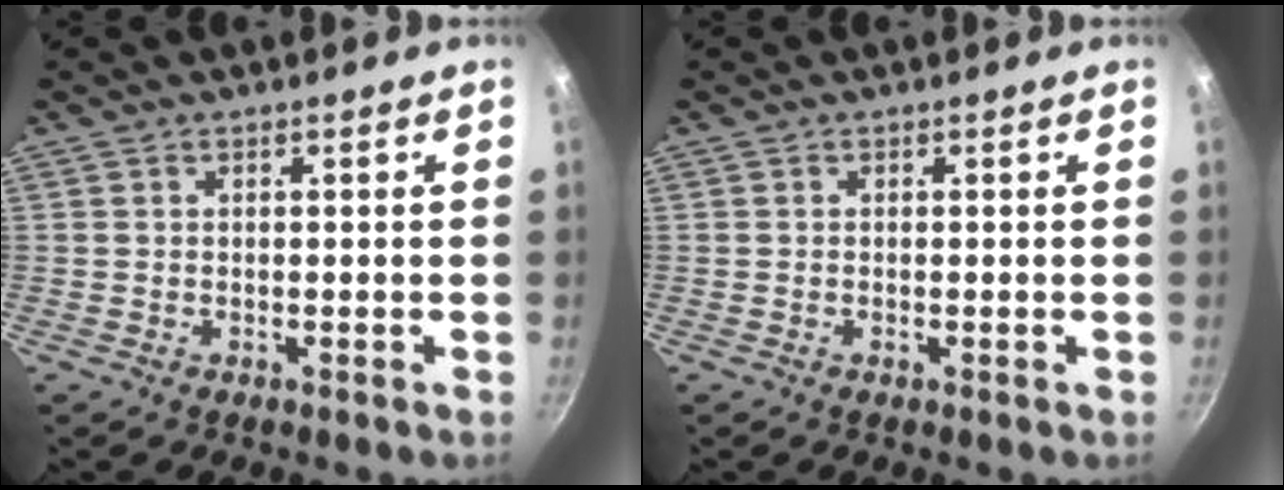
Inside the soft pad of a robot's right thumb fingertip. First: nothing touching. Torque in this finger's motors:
{"motor_torque": [-0.38, -0.21, -0.32, -0.02, -0.02]}